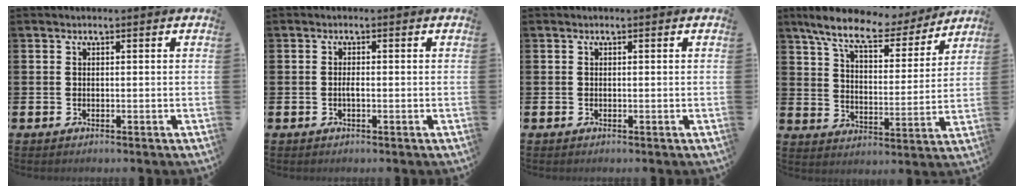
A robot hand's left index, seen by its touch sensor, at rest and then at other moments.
{"total": 0.8, "force": [-0.2, 0.2, 0.7], "torque": [-0.021, 0.000, -0.002]}
{"total": 0.0}
{"total": 10.0, "force": [8.7, 2.6, 4.3], "torque": [-0.110, -0.051, 0.149]}